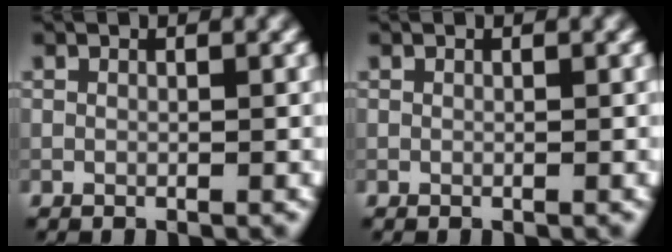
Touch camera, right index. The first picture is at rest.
{"total": 0.0}